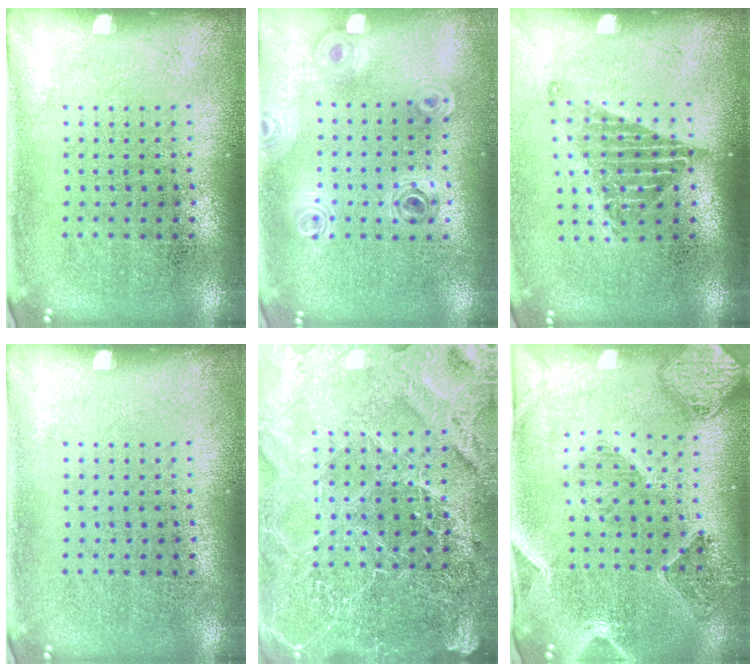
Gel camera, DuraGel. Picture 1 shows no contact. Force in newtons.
{"total": 0.9, "press": 0.9, "slide": 0.2}
{"total": 1.3, "press": 1.1, "slide": 0.7}
{"total": 0.0}
{"total": 4.7, "press": 4.3, "slide": 1.8}
{"total": 1.4, "press": 1.4, "slide": 0.4}